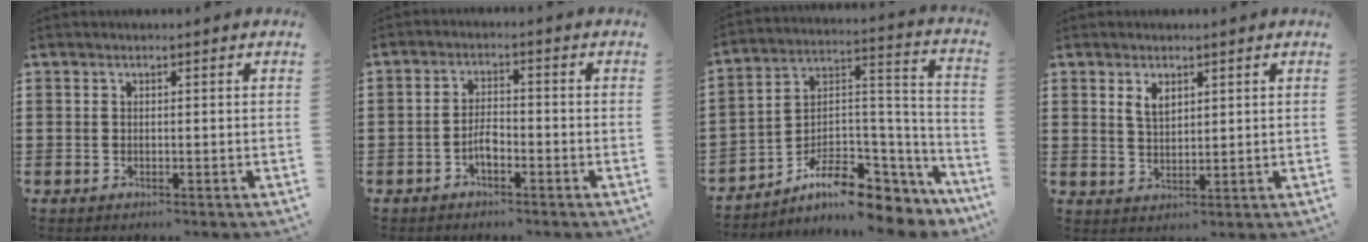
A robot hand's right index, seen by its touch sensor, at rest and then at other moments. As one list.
[{"total": 3.2, "force": [-1.7, 1.5, 2.3], "torque": [-0.059, 0.001, -0.036]}, {"total": 9.6, "force": [-7.0, 4.2, 5.1], "torque": [-0.094, 0.010, -0.128]}, {"total": 2.9, "force": [1.7, 1.6, 1.7], "torque": [-0.038, 0.005, 0.032]}]